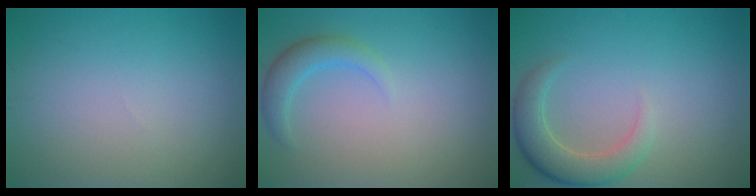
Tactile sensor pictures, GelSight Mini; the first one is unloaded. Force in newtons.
{"total": 2.4, "press": 2.4, "slide": 0.1}
{"total": 3.9, "press": 3.9, "slide": 0.5}